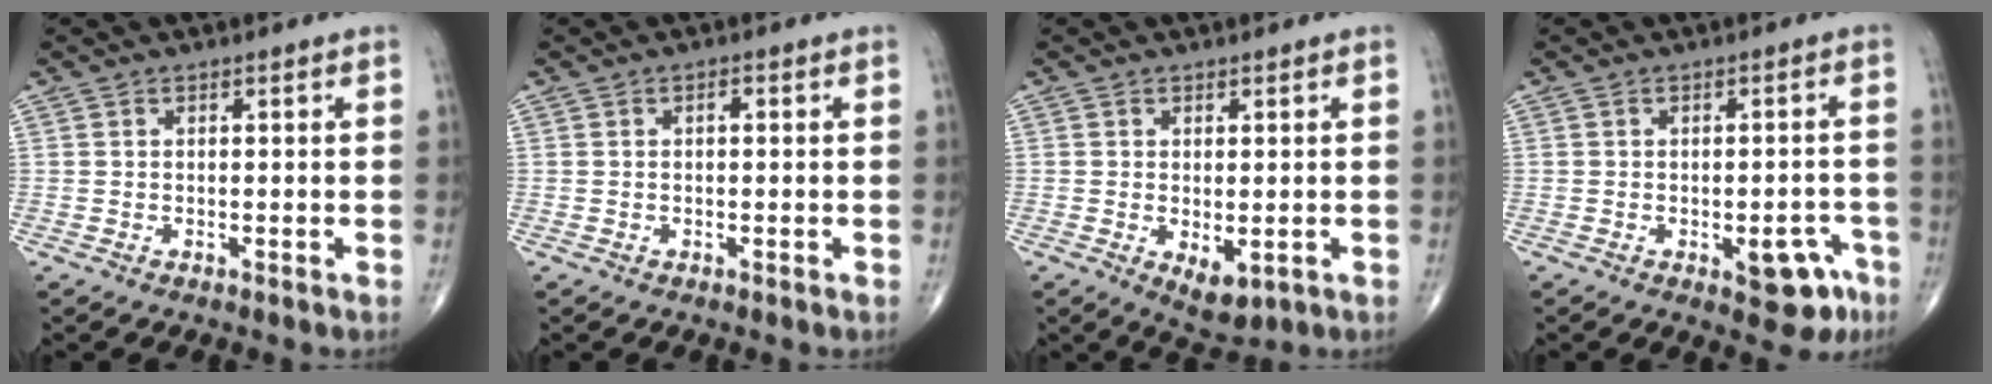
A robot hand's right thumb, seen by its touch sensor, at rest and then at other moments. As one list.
[{"total": 1.0, "force": [0.1, 0.5, 0.8], "torque": [-0.011, 0.005, 0.000]}, {"total": 4.9, "force": [-1.1, 2.5, 4.0], "torque": [-0.055, -0.012, -0.005]}, {"total": 7.6, "force": [-3.4, 3.6, 5.8], "torque": [-0.045, 0.020, -0.034]}]